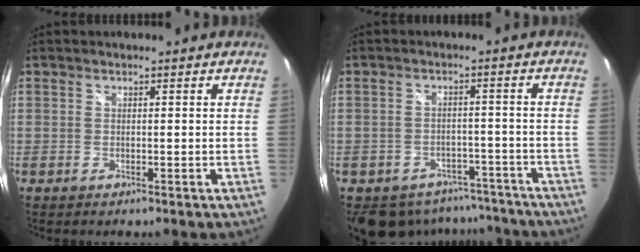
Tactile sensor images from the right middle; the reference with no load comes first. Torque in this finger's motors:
{"motor_torque": [1.09, -1.05, 0.09, 0.06]}